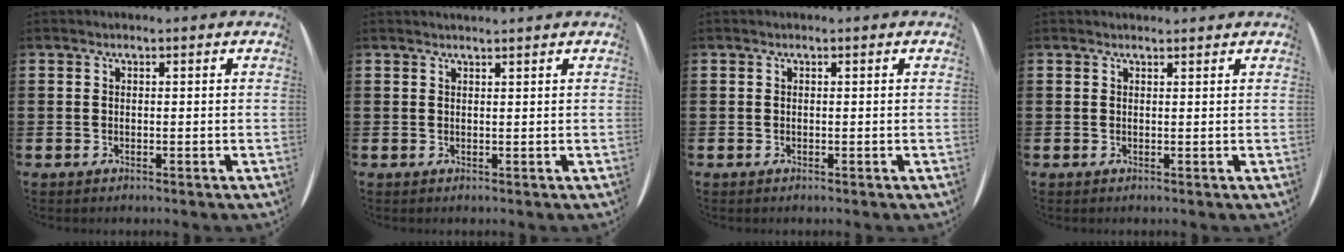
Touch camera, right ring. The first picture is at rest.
{"total": 0.7, "force": [0.7, -0.2, 0.0], "torque": [0.001, -0.001, 0.014]}
{"total": 0.0}
{"total": 0.6, "force": [0.6, 0.0, 0.0], "torque": [0.001, 0.002, 0.012]}